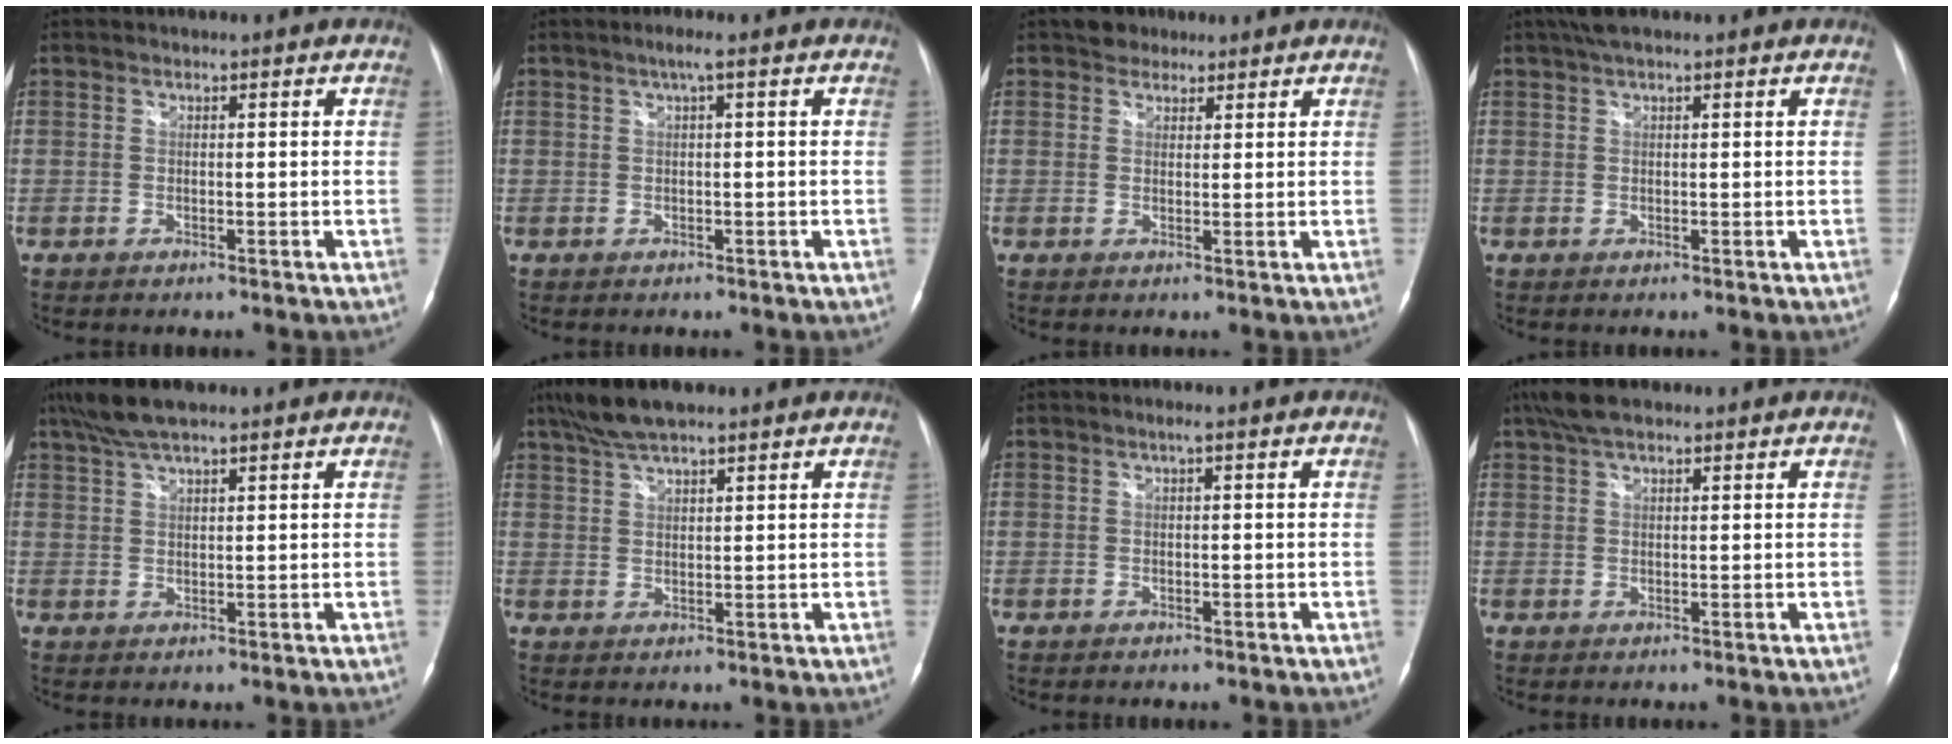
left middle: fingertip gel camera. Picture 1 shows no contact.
{"total": 1.6, "force": [0.6, -0.2, 1.5], "torque": [-0.029, 0.006, 0.010]}
{"total": 2.8, "force": [2.1, 1.8, 0.4], "torque": [-0.009, 0.011, 0.031]}
{"total": 3.5, "force": [2.5, 0.5, 2.3], "torque": [-0.046, 0.026, 0.046]}
{"total": 7.0, "force": [5.4, 1.3, 4.2], "torque": [-0.086, 0.028, 0.099]}
{"total": 7.5, "force": [5.9, 1.5, 4.4], "torque": [-0.088, 0.025, 0.105]}
{"total": 0.7, "force": [0.3, -0.1, 0.6], "torque": [-0.012, 0.002, 0.003]}
{"total": 5.2, "force": [3.9, 1.5, 3.1], "torque": [-0.069, 0.023, 0.072]}